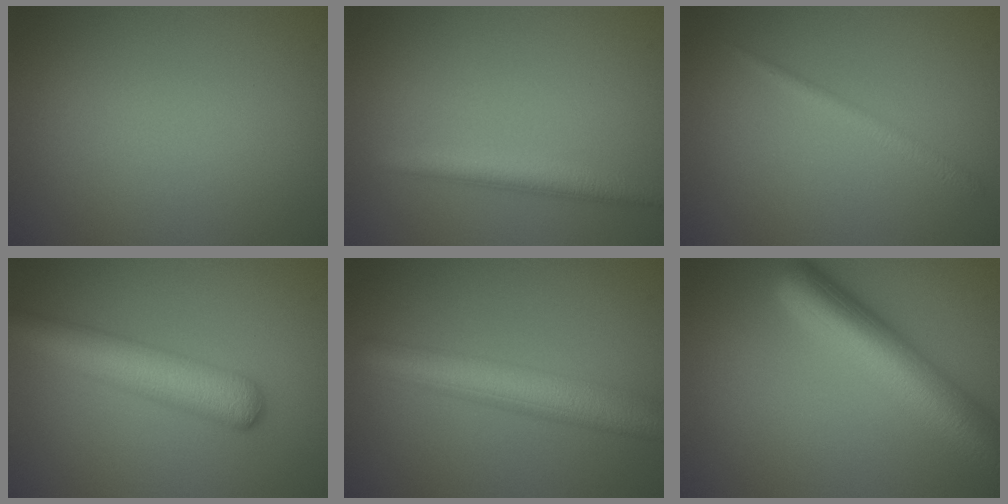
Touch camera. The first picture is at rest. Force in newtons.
{"total": 2.7, "press": 2.7, "slide": 0.2}
{"total": 1.4, "press": 1.4, "slide": 0.0}
{"total": 6.3, "press": 6.3, "slide": 0.2}
{"total": 6.3, "press": 6.3, "slide": 0.2}
{"total": 8.4, "press": 8.4, "slide": 0.3}